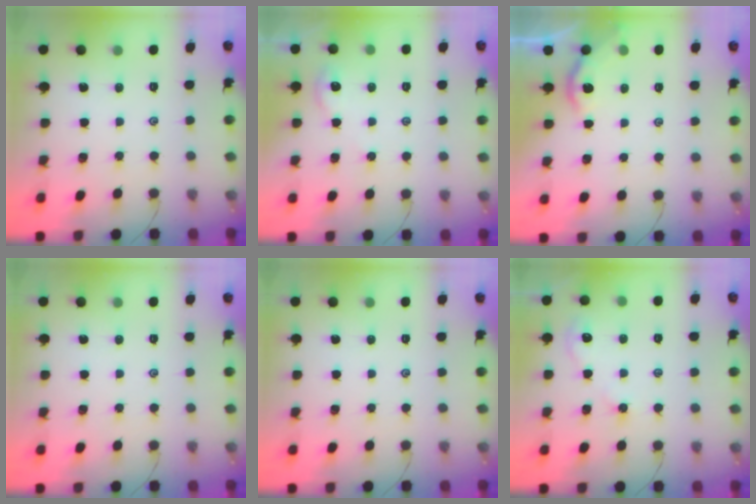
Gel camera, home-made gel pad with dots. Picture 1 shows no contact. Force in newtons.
{"total": 2.2, "press": 2.2, "slide": 0.4}
{"total": 2.2, "press": 2.2, "slide": 0.2}
{"total": 0.0}
{"total": 0.0}
{"total": 2.4, "press": 2.4, "slide": 0.4}